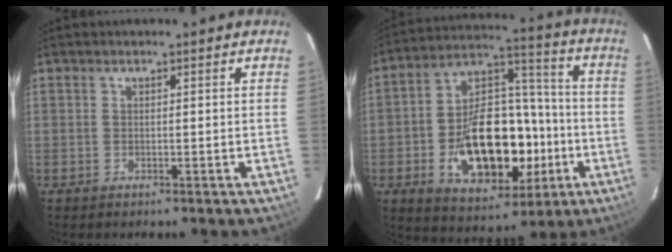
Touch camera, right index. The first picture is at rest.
{"total": 21.9, "force": [-5.9, 12.6, 16.9], "torque": [-0.308, 0.035, -0.076]}